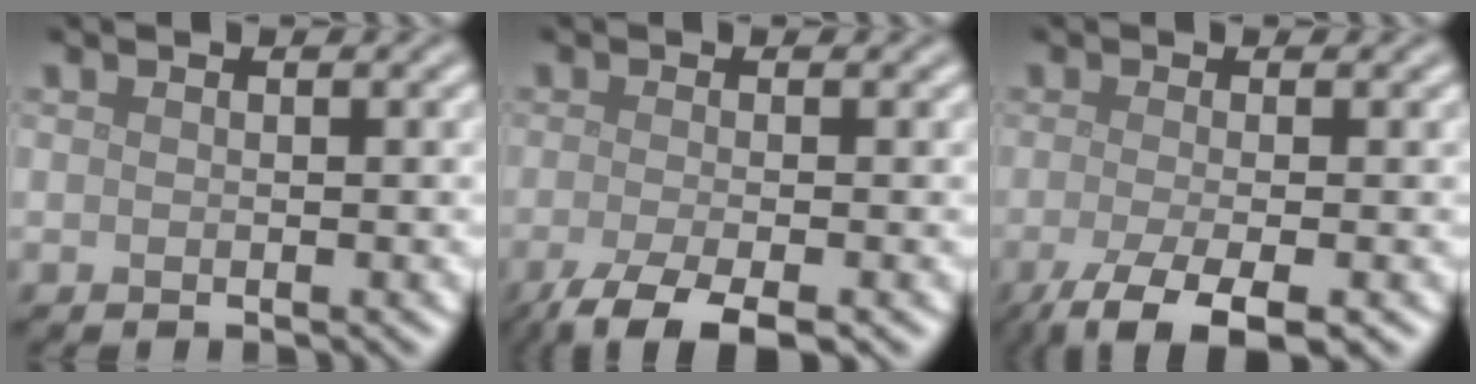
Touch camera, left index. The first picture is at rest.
{"total": 4.4, "force": [-2.6, 1.0, 3.4], "torque": [-0.056, -0.007, -0.057]}
{"total": 5.0, "force": [-2.7, 1.4, 4.1], "torque": [-0.067, -0.008, -0.056]}